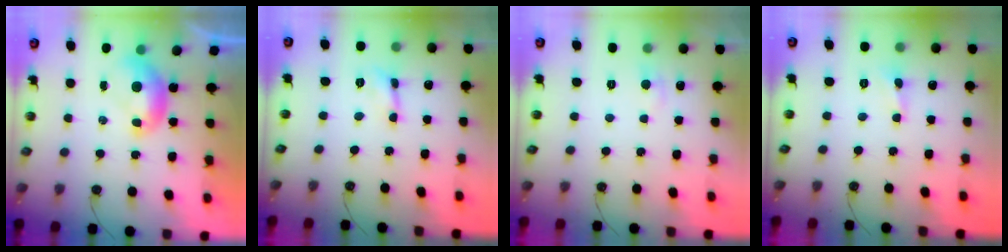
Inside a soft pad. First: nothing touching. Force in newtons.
{"total": 0.8, "press": 0.8, "slide": 0.2}
{"total": 0.8, "press": 0.4, "slide": 0.7}
{"total": 0.0}